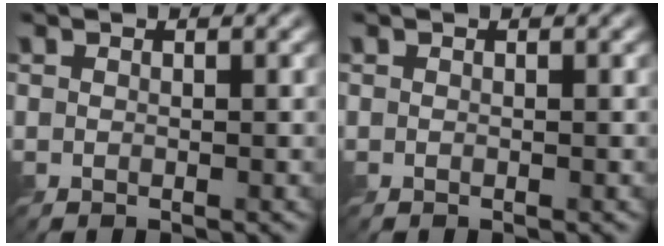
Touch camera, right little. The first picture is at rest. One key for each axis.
{"total": 0.0}